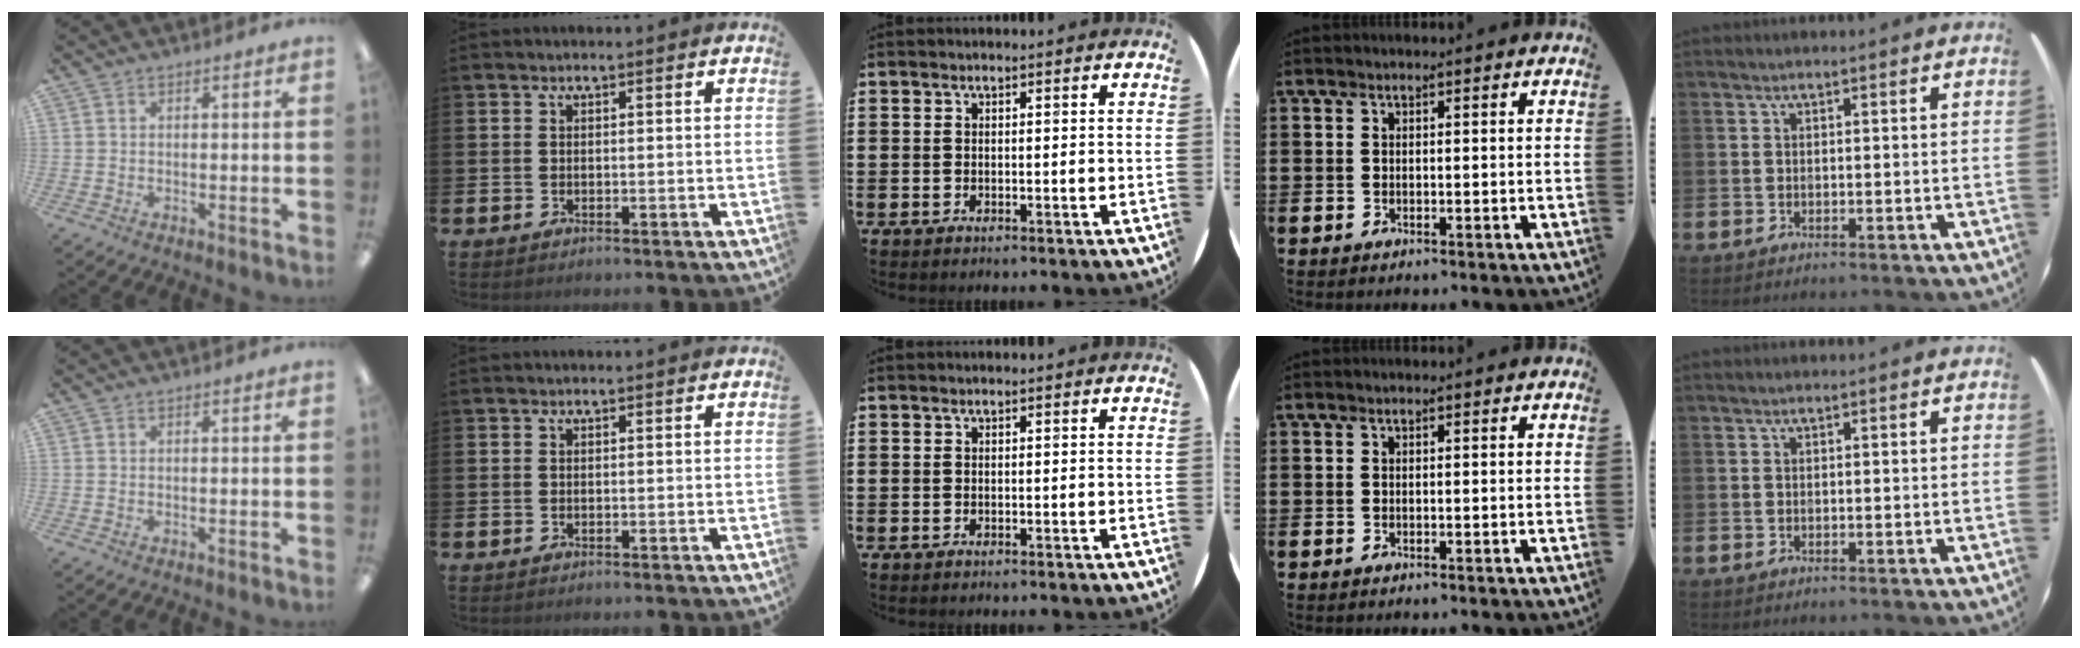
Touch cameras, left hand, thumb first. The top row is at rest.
{}